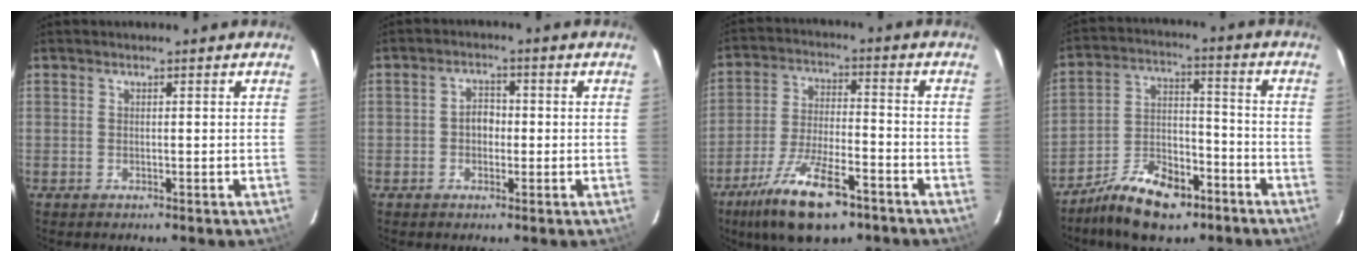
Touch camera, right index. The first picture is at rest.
{"total": 3.2, "force": [-0.4, 2.6, 1.9], "torque": [-0.032, 0.011, -0.006]}
{"total": 15.2, "force": [-9.7, 5.0, 10.6], "torque": [-0.219, -0.026, -0.172]}
{"total": 13.6, "force": [-9.4, 6.3, 7.6], "torque": [-0.153, 0.009, -0.159]}